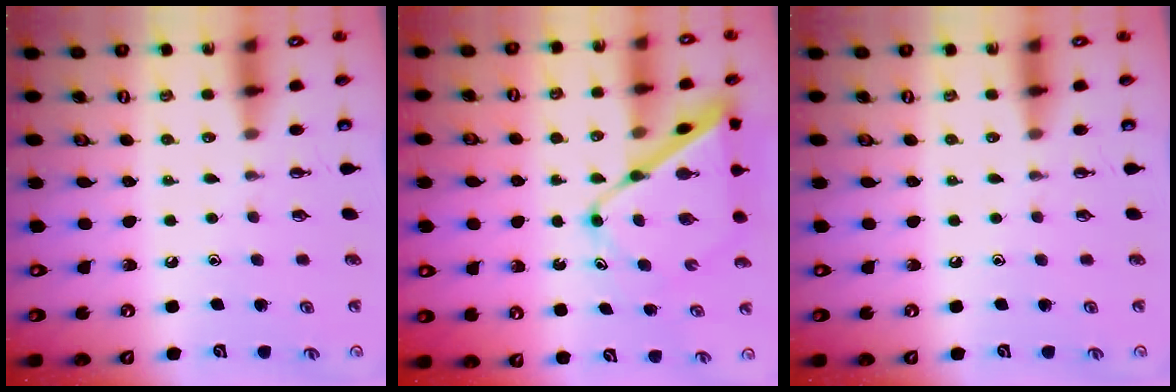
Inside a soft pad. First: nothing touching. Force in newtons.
{"total": 11.7, "press": 11.6, "slide": 1.2}
{"total": 0.0}